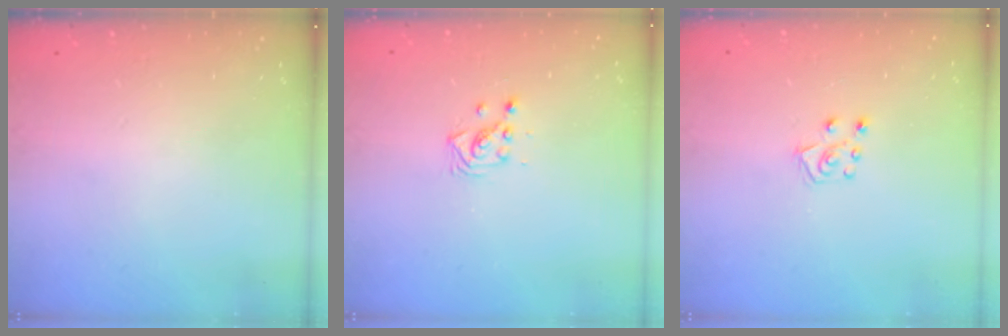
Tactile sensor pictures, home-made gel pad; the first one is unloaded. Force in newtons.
{"total": 3.3, "press": 3.3, "slide": 0.4}
{"total": 5.0, "press": 4.9, "slide": 0.4}